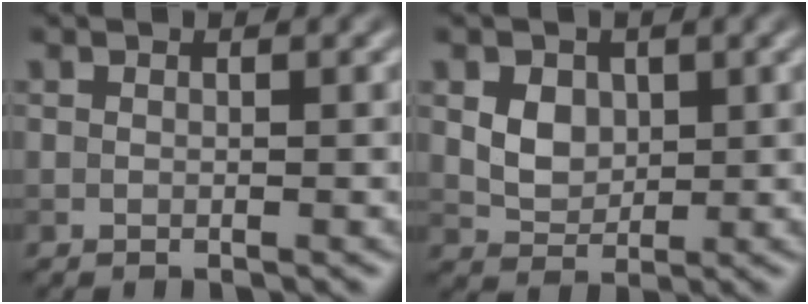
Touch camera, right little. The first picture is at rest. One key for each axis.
{"total": 3.1, "fx": 0.7, "fy": 2.4, "fz": 1.9, "tx": -0.036, "ty": -0.003, "tz": 0.007}